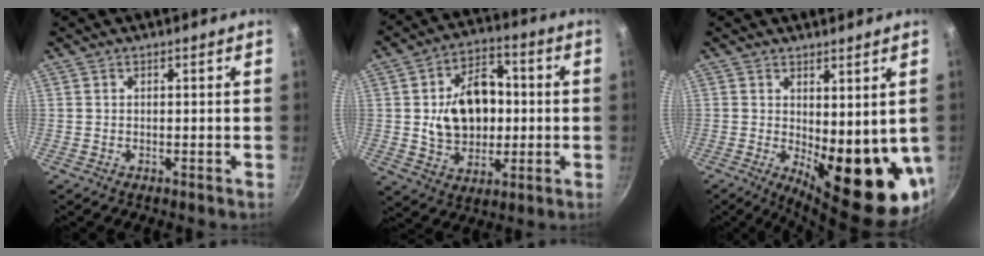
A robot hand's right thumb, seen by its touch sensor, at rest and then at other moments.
{"total": 15.4, "force": [0.4, 11.1, 10.7], "torque": [-0.136, 0.017, 0.011]}
{"total": 14.3, "force": [0.0, 5.7, 13.1], "torque": [-0.141, -0.031, 0.016]}